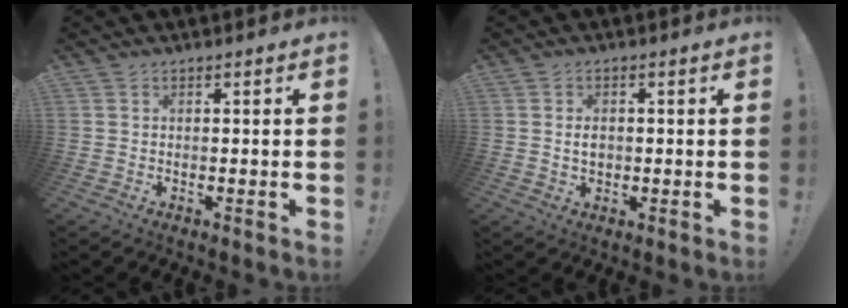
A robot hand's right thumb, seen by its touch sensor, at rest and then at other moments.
{"total": 2.7, "force": [0.0, 2.0, 1.9], "torque": [-0.025, 0.002, -0.001]}